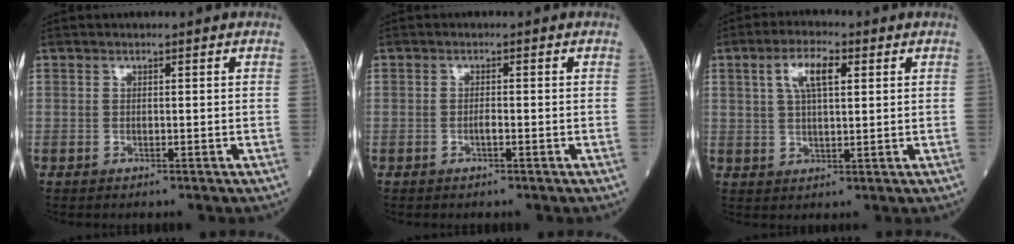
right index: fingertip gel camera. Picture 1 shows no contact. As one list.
[{"total": 1.0, "force": [-0.4, 0.1, 1.0], "torque": [-0.020, 0.000, -0.007]}, {"total": 6.3, "force": [2.3, 1.9, 5.5], "torque": [-0.108, 0.013, 0.045]}]